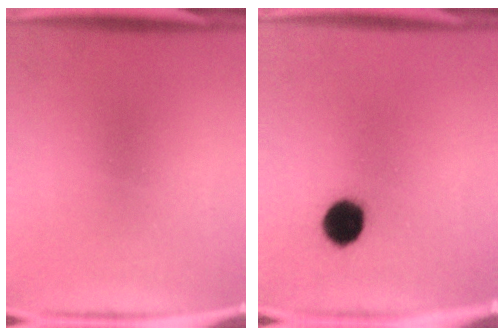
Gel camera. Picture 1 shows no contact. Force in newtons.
{"total": 7.3}